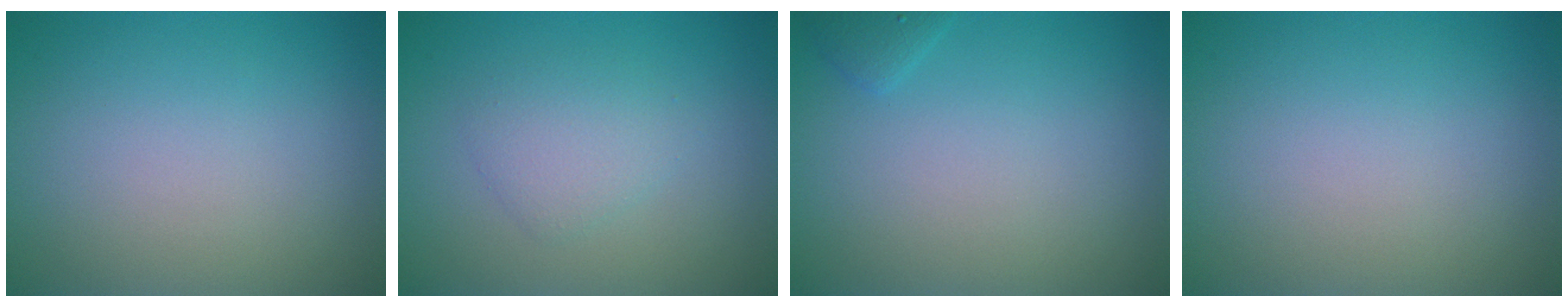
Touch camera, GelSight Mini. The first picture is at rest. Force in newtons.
{"total": 2.2, "press": 2.2, "slide": 0.0}
{"total": 0.9, "press": 0.9, "slide": 0.0}
{"total": 0.0}